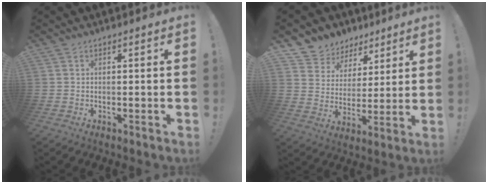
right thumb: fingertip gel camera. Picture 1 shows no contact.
{"total": 8.9, "force": [5.6, 6.8, 1.1], "torque": [-0.016, -0.048, 0.112]}